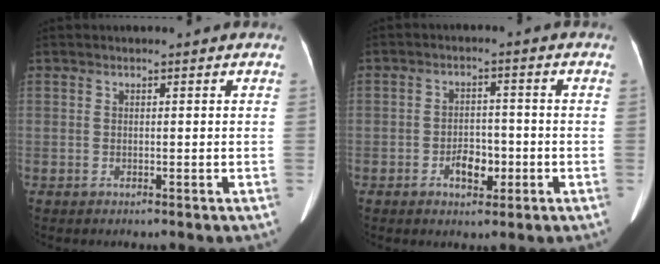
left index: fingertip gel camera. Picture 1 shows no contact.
{"total": 4.3, "force": [-1.8, 2.5, 3.0], "torque": [-0.050, 0.008, -0.028]}